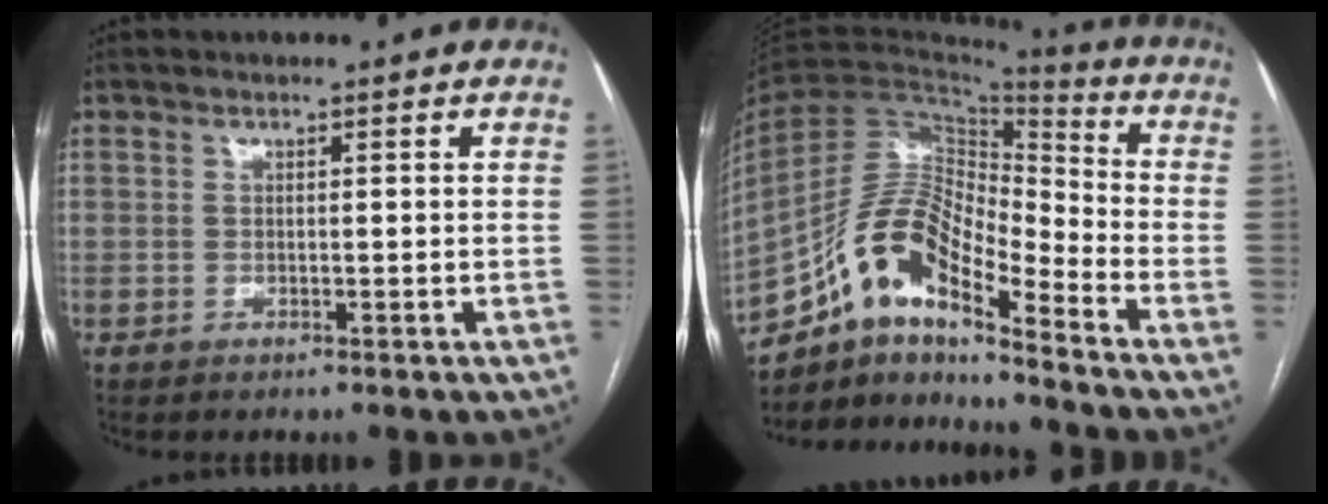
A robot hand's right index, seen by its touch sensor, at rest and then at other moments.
{"total": 14.5, "force": [-9.7, 3.7, 10.1], "torque": [-0.192, 0.032, -0.172]}